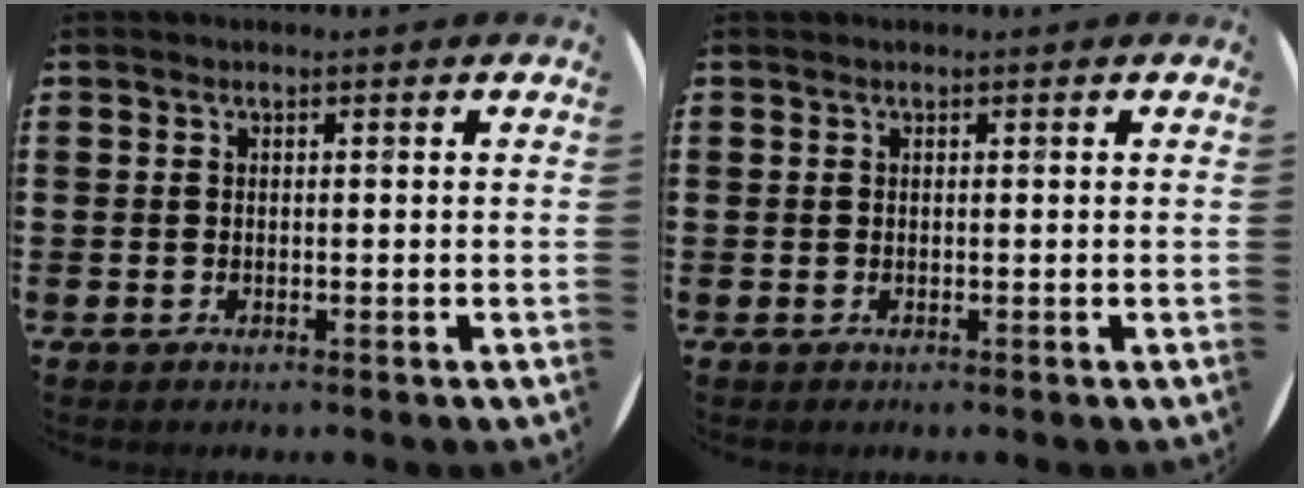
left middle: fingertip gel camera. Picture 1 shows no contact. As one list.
[{"total": 0.0}]